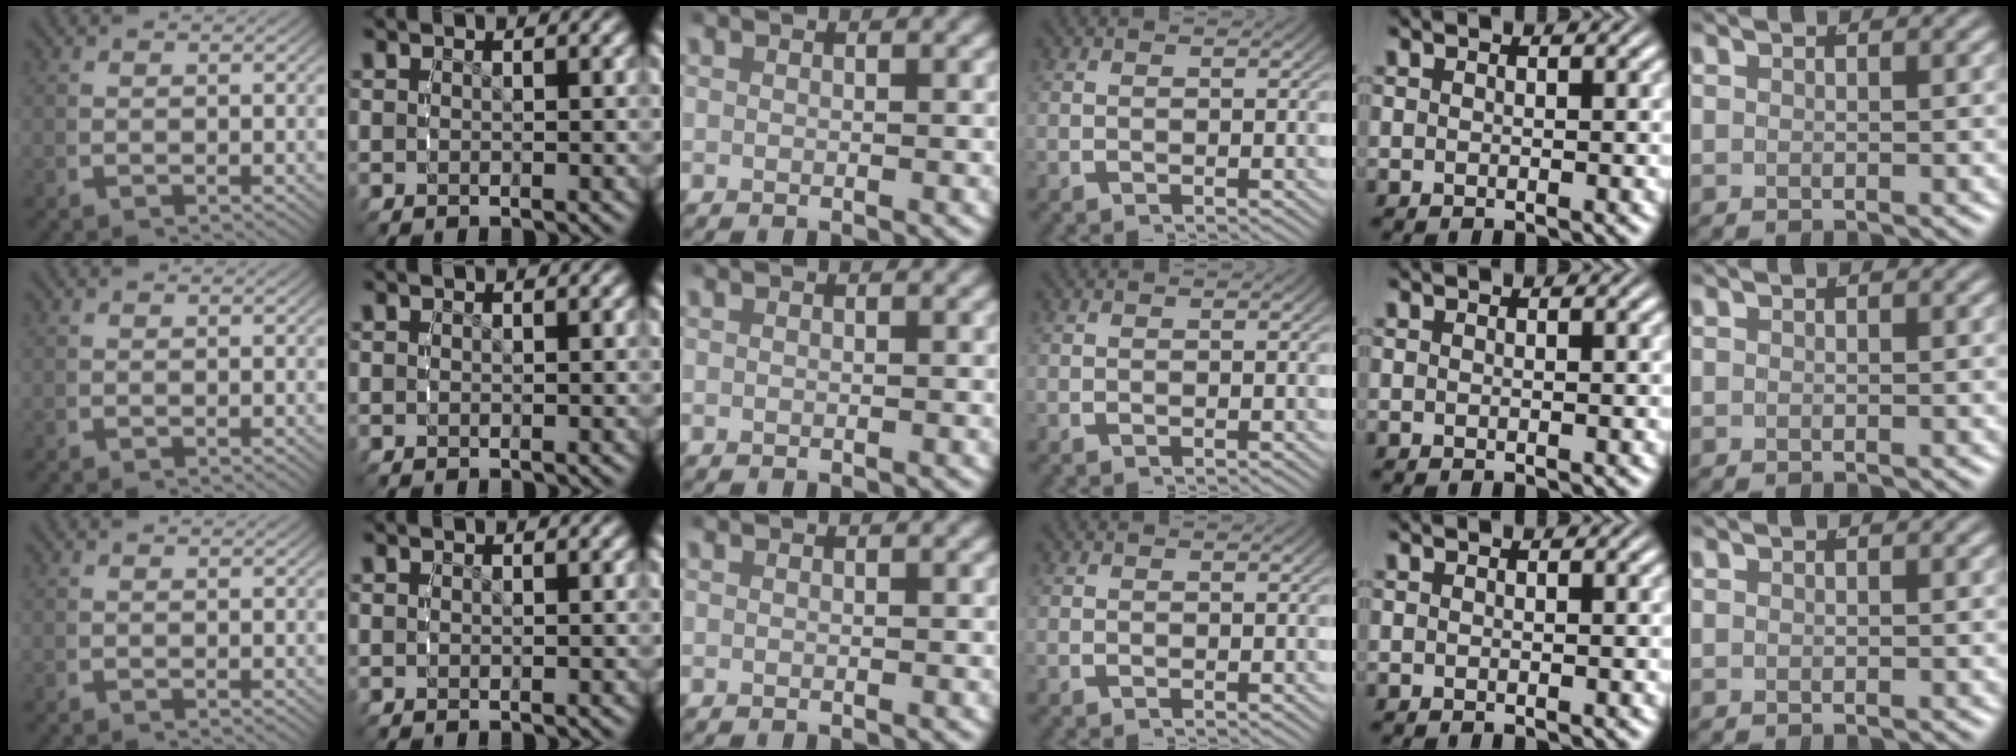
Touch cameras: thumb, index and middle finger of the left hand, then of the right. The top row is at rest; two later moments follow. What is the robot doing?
{"motion": "reach", "object": "toothpaste"}